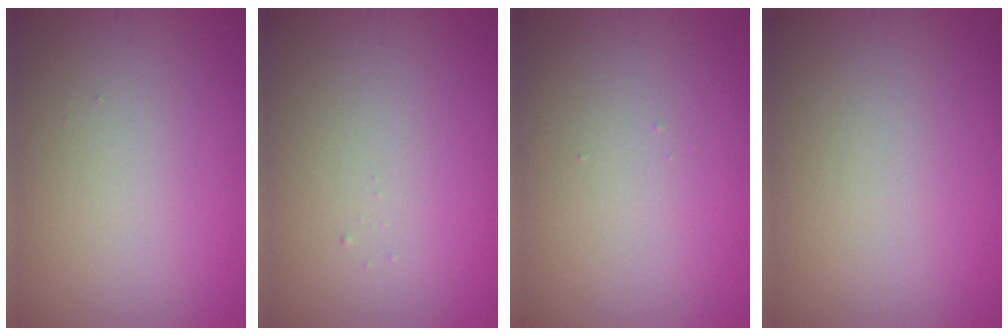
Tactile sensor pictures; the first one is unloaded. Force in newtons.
{"total": 0.0}
{"total": 0.0}
{"total": 0.0}